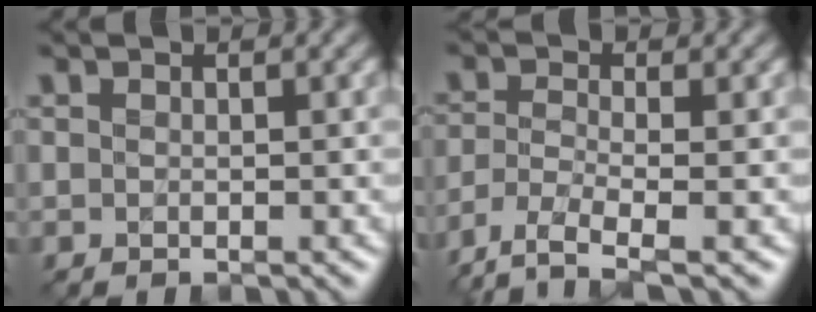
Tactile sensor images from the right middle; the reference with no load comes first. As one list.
[{"total": 4.4, "force": [-3.1, 1.1, 2.9], "torque": [-0.066, -0.012, -0.068]}]